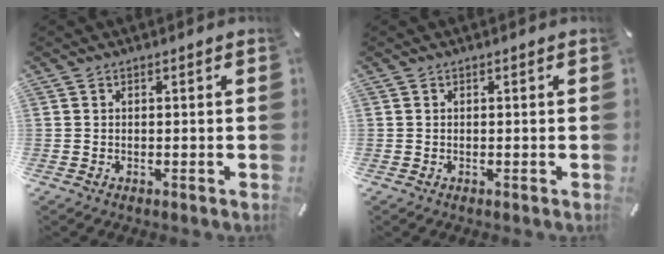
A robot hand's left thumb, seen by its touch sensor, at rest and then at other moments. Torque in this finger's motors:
{"motor_torque": [0.02, 0.01, -0.02, 0.06, 0.00]}